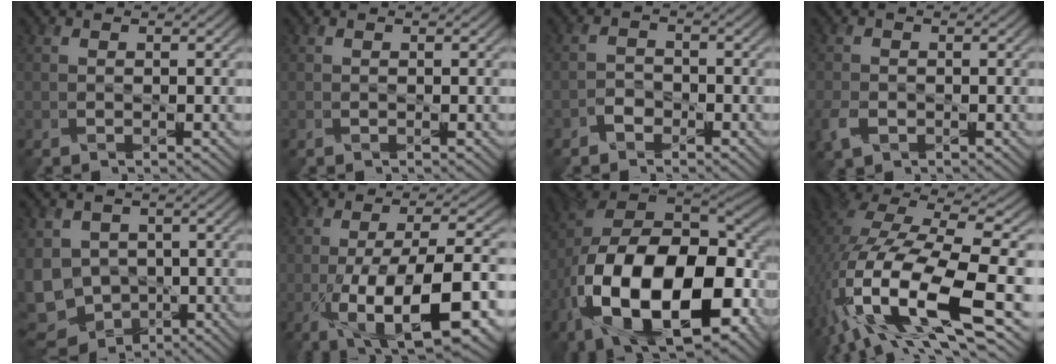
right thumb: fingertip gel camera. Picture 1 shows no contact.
{"total": 0.0}
{"total": 2.0, "force": [-1.6, 1.1, 0.5], "torque": [-0.007, 0.004, -0.035]}
{"total": 2.7, "force": [-1.4, 1.8, 1.4], "torque": [-0.044, -0.013, -0.030]}
{"total": 10.4, "force": [-1.6, 8.3, 5.9], "torque": [-0.162, -0.016, -0.031]}
{"total": 14.8, "force": [-4.7, 4.8, 13.2], "torque": [-0.208, -0.003, -0.073]}
{"total": 20.9, "force": [-7.3, 10.8, 16.3], "torque": [-0.341, -0.041, -0.114]}
{"total": 18.1, "force": [-6.1, 6.8, 15.6], "torque": [-0.345, -0.033, -0.101]}